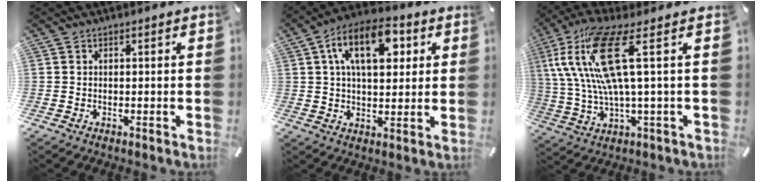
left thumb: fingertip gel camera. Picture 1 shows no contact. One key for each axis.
{"total": 14.2, "fx": 5.0, "fy": 7.8, "fz": 10.8, "tx": -0.173, "ty": 0.000, "tz": 0.082}
{"total": 18.6, "fx": 4.9, "fy": 4.0, "fz": 17.4, "tx": -0.376, "ty": -0.020, "tz": 0.067}